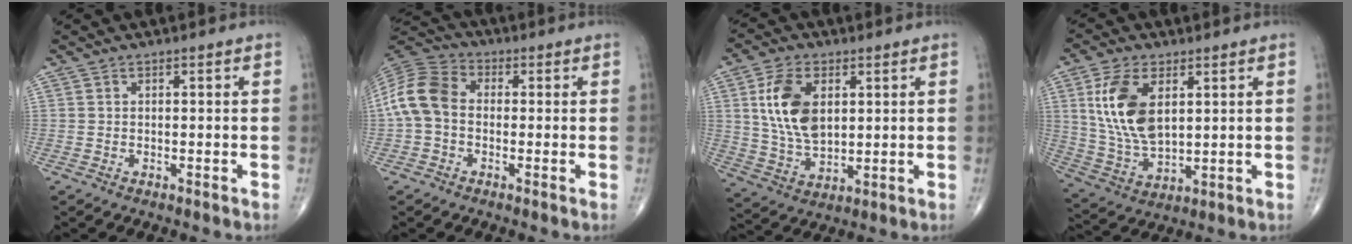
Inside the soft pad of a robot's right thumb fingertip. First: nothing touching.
{"total": 10.2, "force": [-0.6, 7.4, 6.9], "torque": [-0.135, 0.028, -0.026]}
{"total": 12.4, "force": [3.0, 7.3, 9.5], "torque": [-0.171, -0.013, 0.062]}
{"total": 13.7, "force": [3.9, 7.4, 10.9], "torque": [-0.215, -0.017, 0.084]}